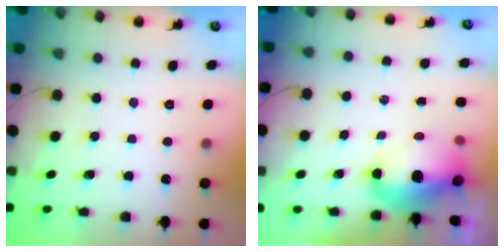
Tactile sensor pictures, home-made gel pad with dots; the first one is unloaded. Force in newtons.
{"total": 11.4, "press": 11.1, "slide": 2.6}